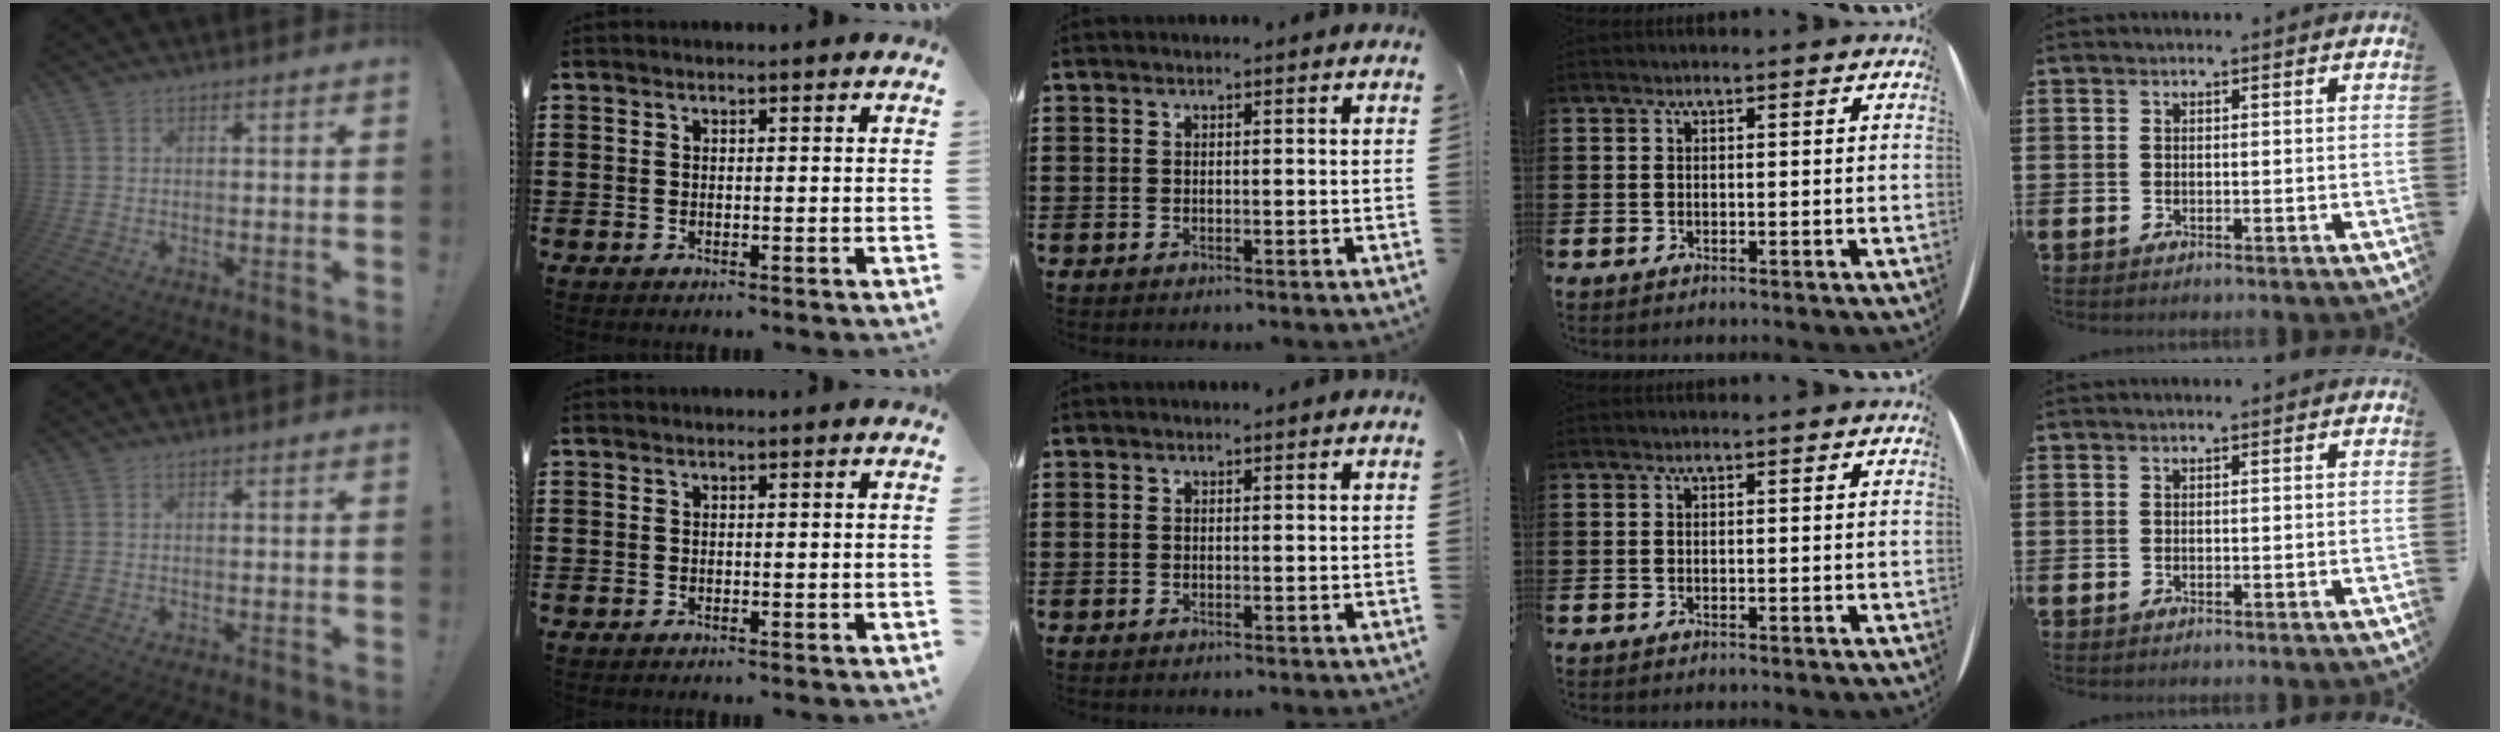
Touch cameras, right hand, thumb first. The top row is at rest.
{}